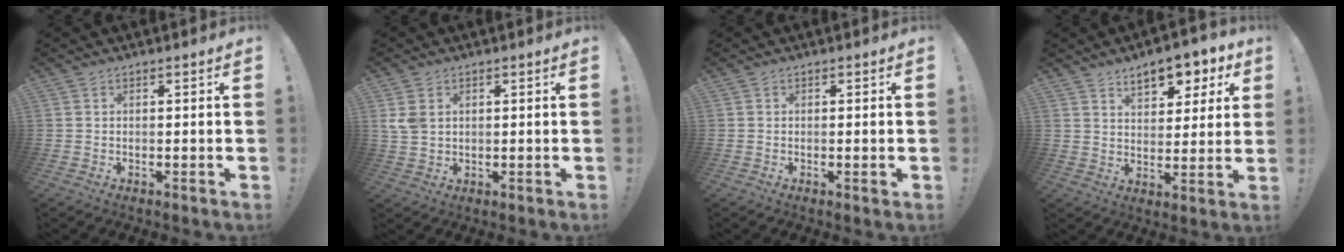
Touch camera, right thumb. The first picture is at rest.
{"total": 4.5, "force": [1.7, 3.2, 2.7], "torque": [-0.048, -0.004, 0.033]}
{"total": 1.2, "force": [-0.3, 0.0, 1.2], "torque": [-0.020, 0.000, -0.006]}
{"total": 10.1, "force": [6.2, 5.2, 6.2], "torque": [-0.074, -0.039, 0.107]}